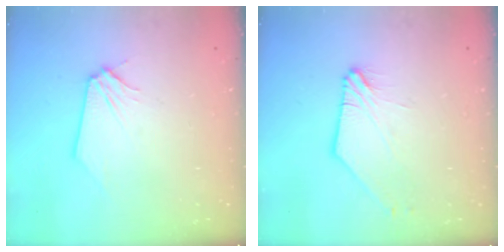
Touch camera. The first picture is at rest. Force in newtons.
{"total": 2.8, "press": 2.8, "slide": 0.3}